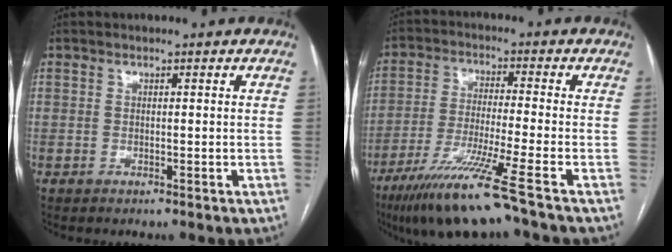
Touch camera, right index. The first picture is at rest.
{"total": 12.2, "force": [-8.2, -1.7, 8.8], "torque": [-0.168, -0.038, -0.148]}